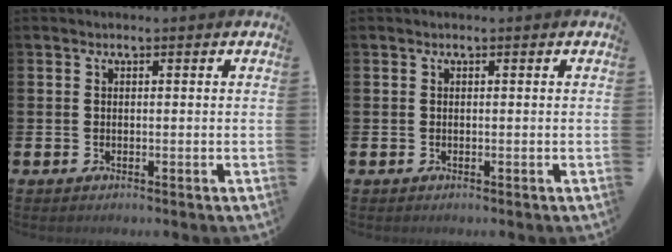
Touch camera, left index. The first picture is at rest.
{"total": 0.0}